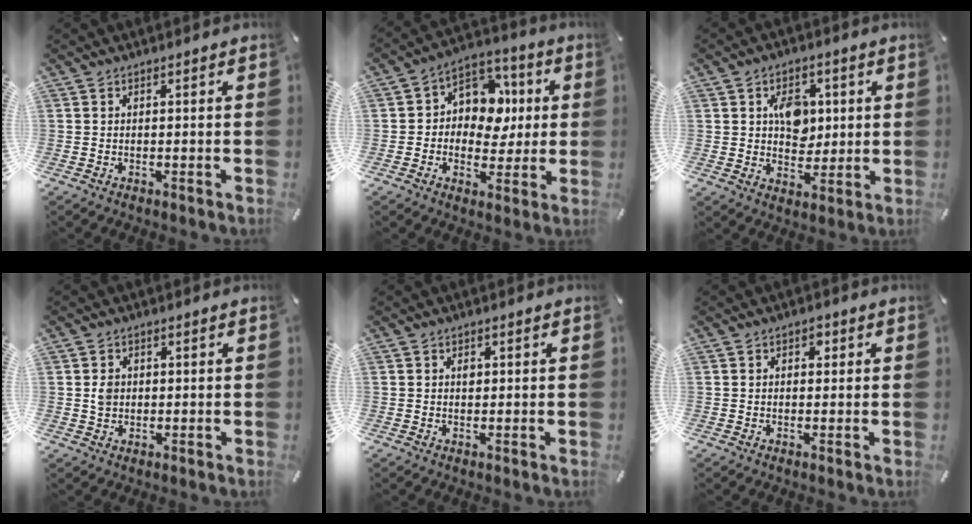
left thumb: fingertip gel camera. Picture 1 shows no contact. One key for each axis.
{"total": 10.1, "fx": 0.3, "fy": 9.0, "fz": 4.5, "tx": -0.060, "ty": 0.001, "tz": 0.009}
{"total": 7.9, "fx": 2.1, "fy": 6.3, "fz": 4.2, "tx": -0.050, "ty": -0.002, "tz": 0.031}
{"total": 2.5, "fx": 0.3, "fy": 2.3, "fz": 1.0, "tx": -0.015, "ty": 0.003, "tz": 0.003}
{"total": 1.0, "fx": 0.3, "fy": 0.7, "fz": 0.6, "tx": 0.004, "ty": -0.004, "tz": 0.002}
{"total": 1.7, "fx": 0.4, "fy": 1.4, "fz": 0.9, "tx": -0.003, "ty": 0.002, "tz": 0.001}